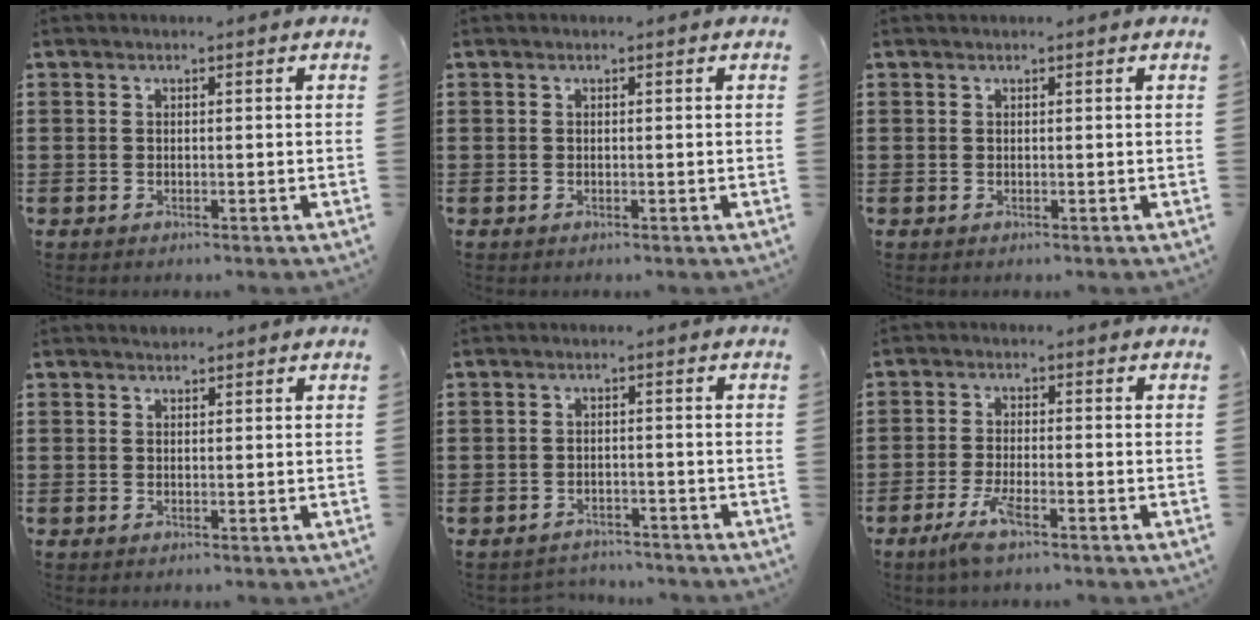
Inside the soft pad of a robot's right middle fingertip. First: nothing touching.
{"total": 0.0}
{"total": 0.0}
{"total": 0.8, "force": [0.8, 0.3, -0.2], "torque": [0.002, -0.001, 0.015]}
{"total": 2.3, "force": [-2.3, 0.1, -0.2], "torque": [-0.002, -0.003, -0.050]}
{"total": 4.5, "force": [-2.5, 0.7, 3.6], "torque": [-0.078, -0.008, -0.046]}